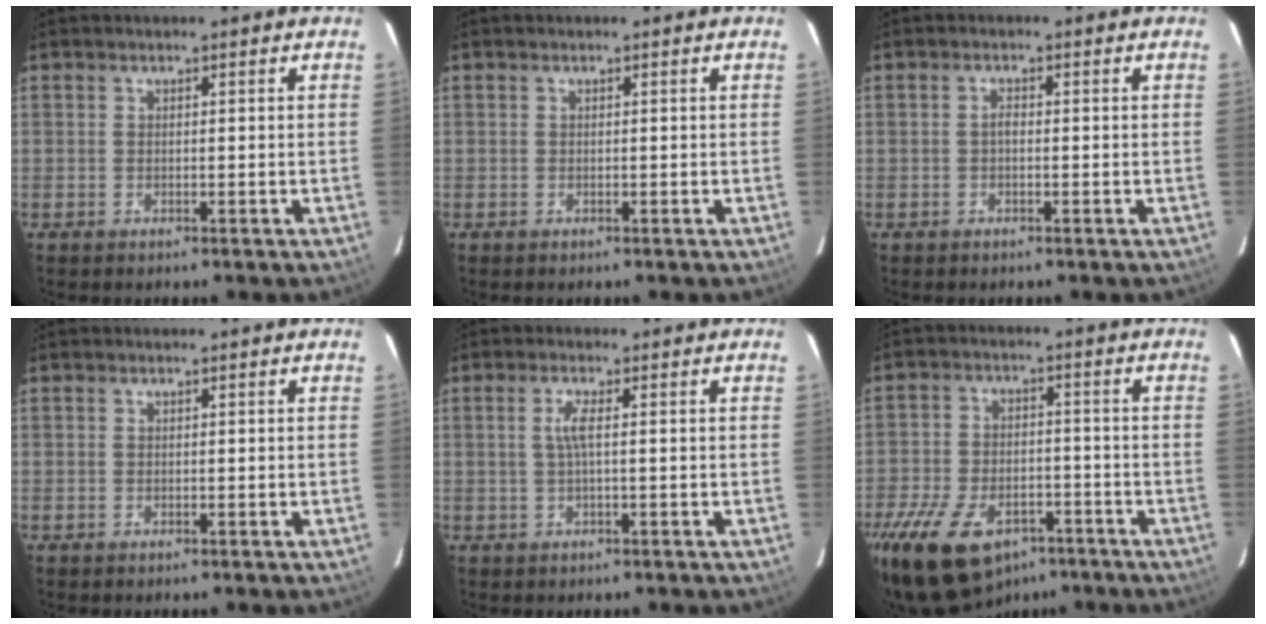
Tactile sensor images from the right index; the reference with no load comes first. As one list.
[{"total": 0.0}, {"total": 0.9, "force": [-0.3, 0.5, 0.7], "torque": [-0.013, 0.005, -0.006]}, {"total": 0.0}, {"total": 2.4, "force": [0.1, -0.1, 2.3], "torque": [-0.047, 0.002, 0.000]}, {"total": 19.6, "force": [-12.1, 11.1, 10.7], "torque": [-0.240, -0.016, -0.189]}]